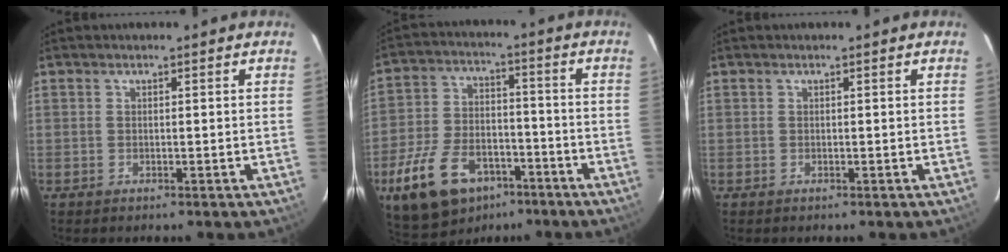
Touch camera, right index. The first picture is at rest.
{"total": 18.2, "force": [-10.5, 10.6, 10.4], "torque": [-0.232, -0.003, -0.168]}
{"total": 0.0}